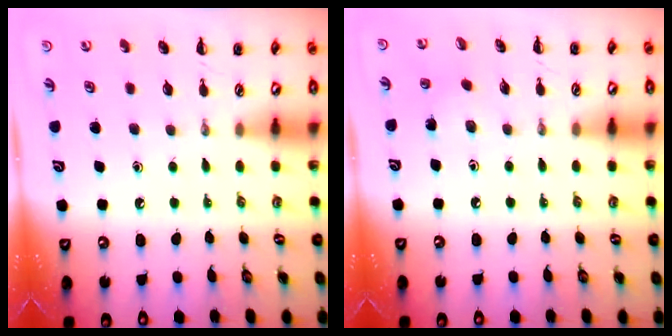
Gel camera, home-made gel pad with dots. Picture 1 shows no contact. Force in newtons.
{"total": 4.7, "press": 4.5, "slide": 1.3}